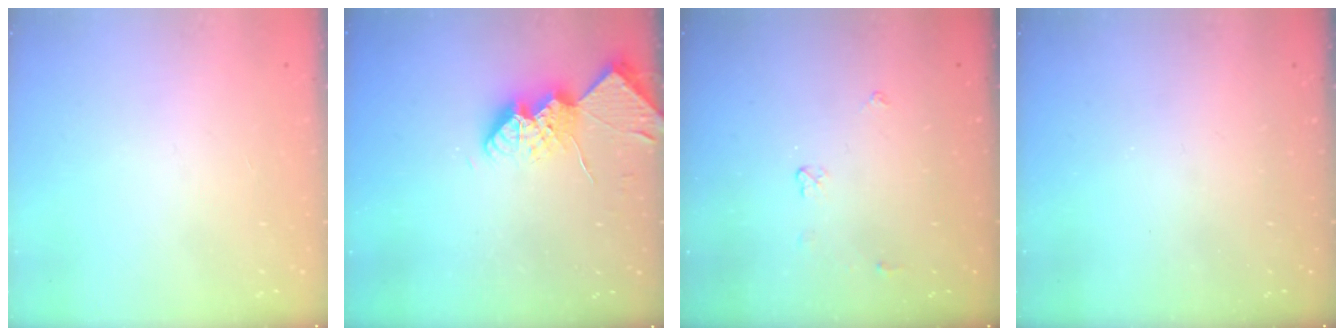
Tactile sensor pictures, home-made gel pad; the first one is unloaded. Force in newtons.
{"total": 11.7, "press": 11.7, "slide": 0.9}
{"total": 3.4, "press": 3.4, "slide": 0.5}
{"total": 0.0}